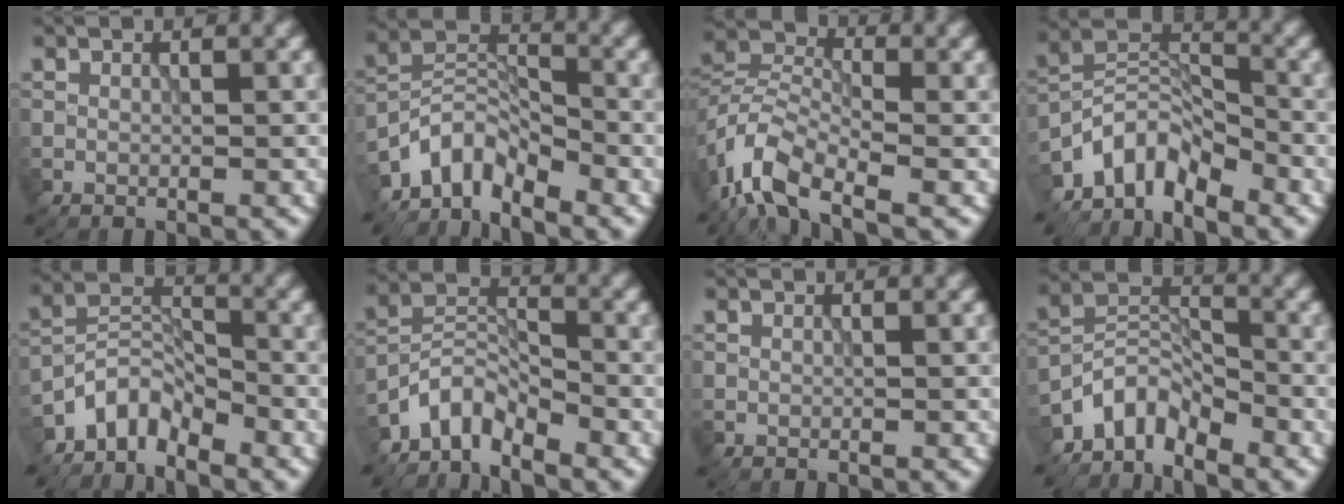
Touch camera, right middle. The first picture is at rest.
{"total": 5.5, "force": [-4.6, 2.2, 2.0], "torque": [-0.026, 0.002, -0.102]}
{"total": 7.0, "force": [-4.4, 3.2, 4.5], "torque": [-0.087, 0.004, -0.101]}
{"total": 6.3, "force": [-5.1, 2.7, 2.6], "torque": [-0.032, 0.000, -0.113]}
{"total": 4.2, "force": [-3.6, 1.8, 1.3], "torque": [-0.013, 0.007, -0.083]}
{"total": 4.3, "force": [-3.7, 1.6, 1.4], "torque": [-0.018, 0.006, -0.086]}
{"total": 0.0}
{"total": 4.7, "force": [-4.0, 1.9, 1.6], "torque": [-0.017, 0.005, -0.090]}